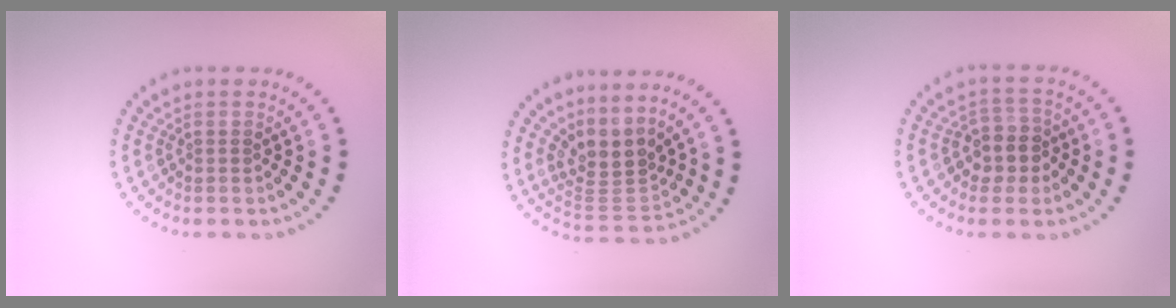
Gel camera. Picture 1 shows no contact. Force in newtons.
{"total": 3.5, "press": 2.6, "slide": 2.4}
{"total": 2.7, "press": 2.5, "slide": 1.0}